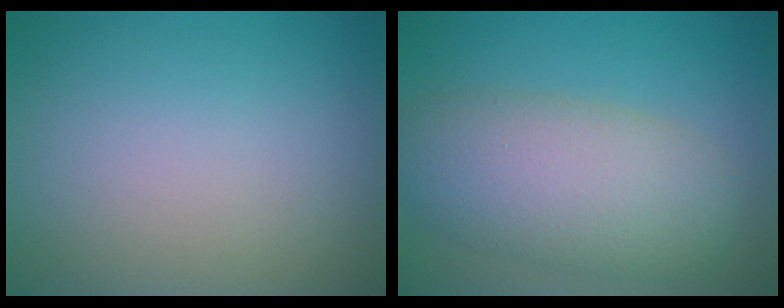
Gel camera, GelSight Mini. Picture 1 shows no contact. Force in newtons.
{"total": 7.5, "press": 7.5, "slide": 0.4}